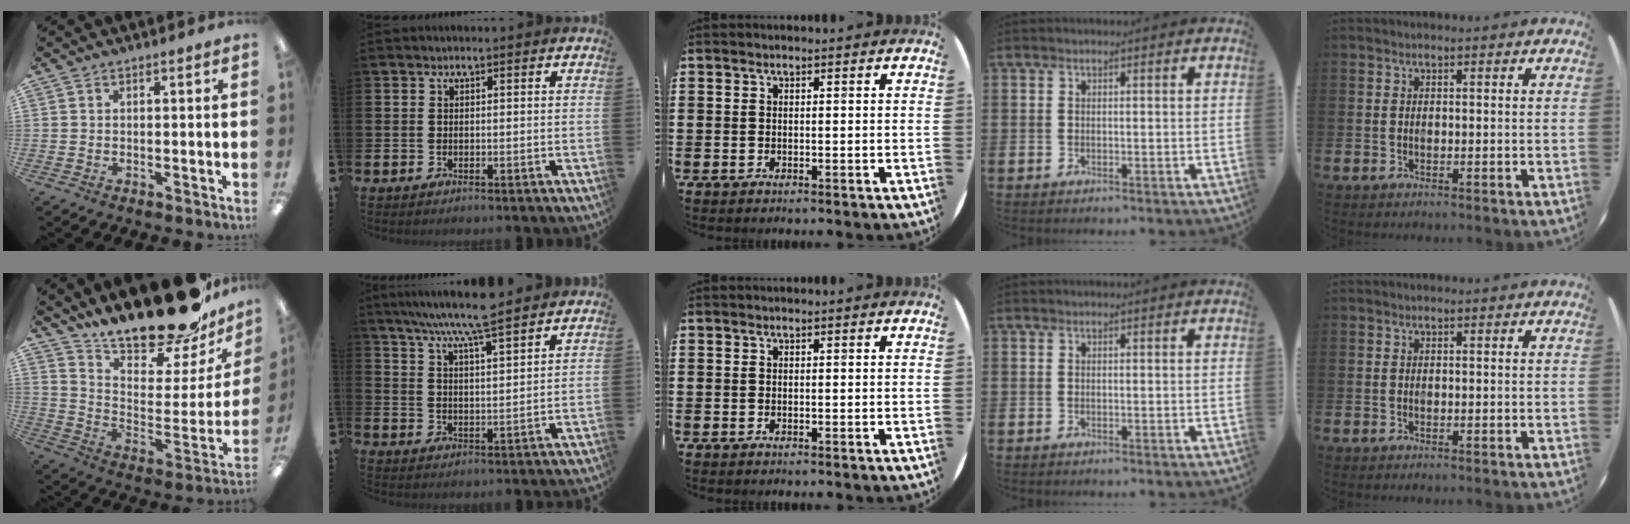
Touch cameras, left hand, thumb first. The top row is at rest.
{"thumb": {"total": 21.3, "force": [18.8, 5.6, 8.4], "torque": [-0.113, -0.151, 0.317]}, "index": {"total": 8.1, "force": [7.5, 0.2, 3.1], "torque": [-0.080, -0.039, 0.132]}}